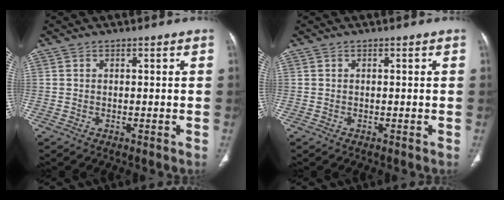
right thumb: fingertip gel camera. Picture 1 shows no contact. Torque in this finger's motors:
{"motor_torque": [-0.07, -0.20, -0.18, 0.38, 0.04]}